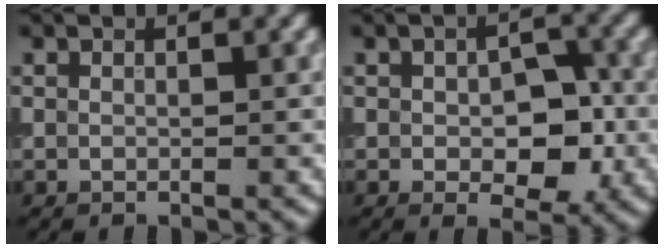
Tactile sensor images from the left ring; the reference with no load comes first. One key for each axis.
{"total": 5.2, "fx": -0.7, "fy": 2.9, "fz": 4.3, "tx": -0.061, "ty": -0.005, "tz": -0.008}